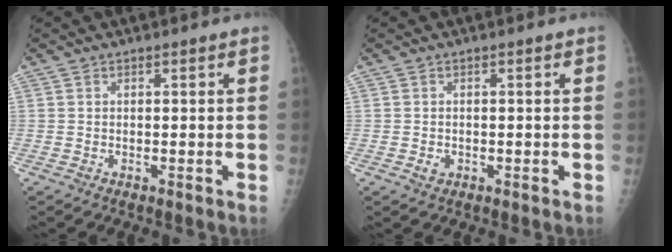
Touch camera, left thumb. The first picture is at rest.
{"total": 1.3, "force": [-0.4, 1.1, 0.6], "torque": [-0.007, 0.001, -0.004]}